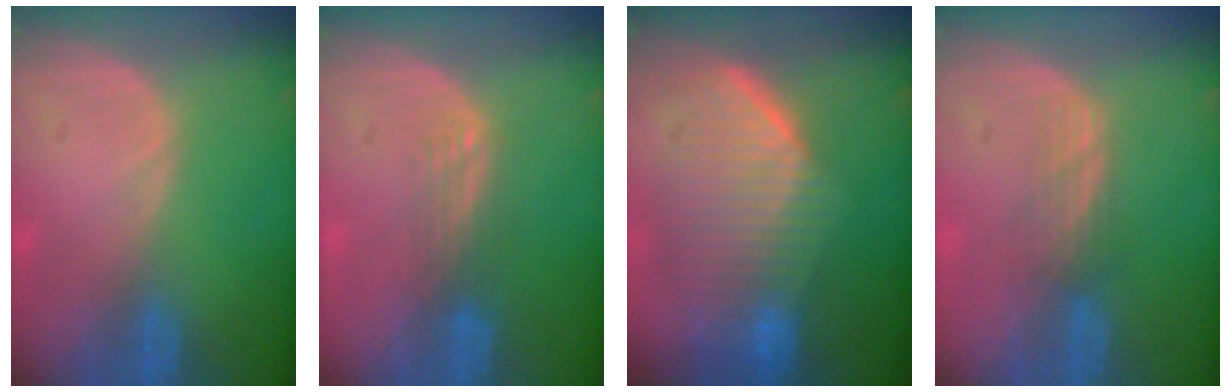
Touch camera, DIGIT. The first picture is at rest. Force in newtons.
{"total": 3.1, "press": 2.6, "slide": 1.7}
{"total": 10.0, "press": 9.0, "slide": 4.4}
{"total": 2.8, "press": 2.5, "slide": 1.2}